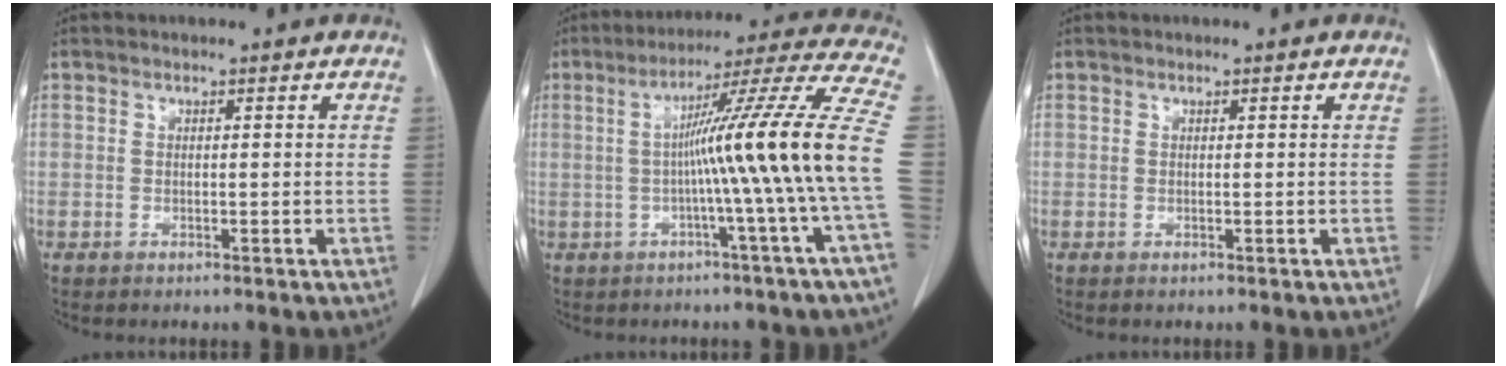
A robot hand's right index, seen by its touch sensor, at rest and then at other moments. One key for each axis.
{"total": 18.1, "fx": -1.7, "fy": -2.9, "fz": 17.8, "tx": -0.253, "ty": 0.010, "tz": -0.038}
{"total": 0.0}